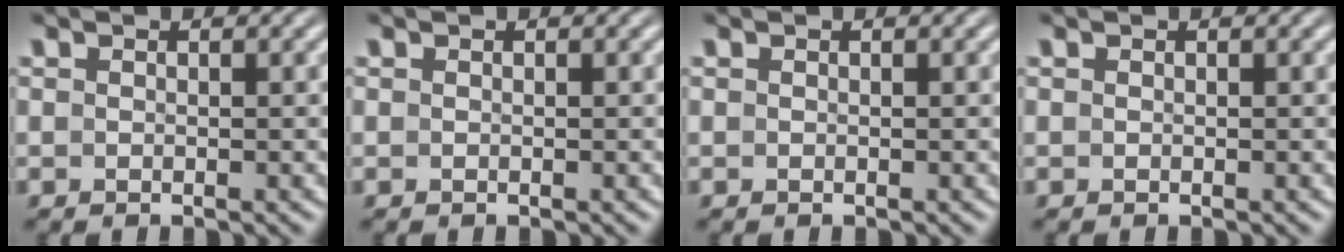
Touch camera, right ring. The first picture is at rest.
{"total": 0.0}
{"total": 0.0}
{"total": 0.0}